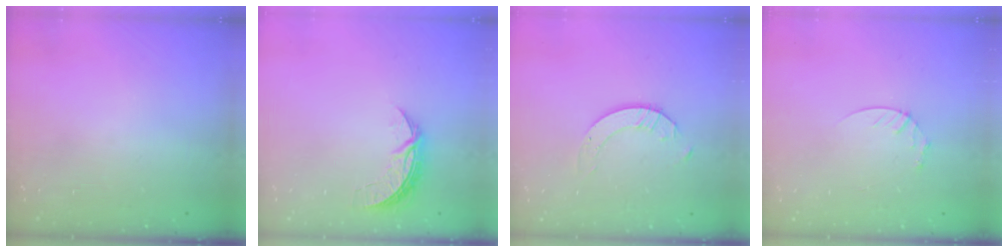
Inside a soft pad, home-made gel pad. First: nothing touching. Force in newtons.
{"total": 6.6, "press": 6.5, "slide": 0.4}
{"total": 2.7, "press": 2.7, "slide": 0.2}
{"total": 3.6, "press": 3.6, "slide": 0.4}